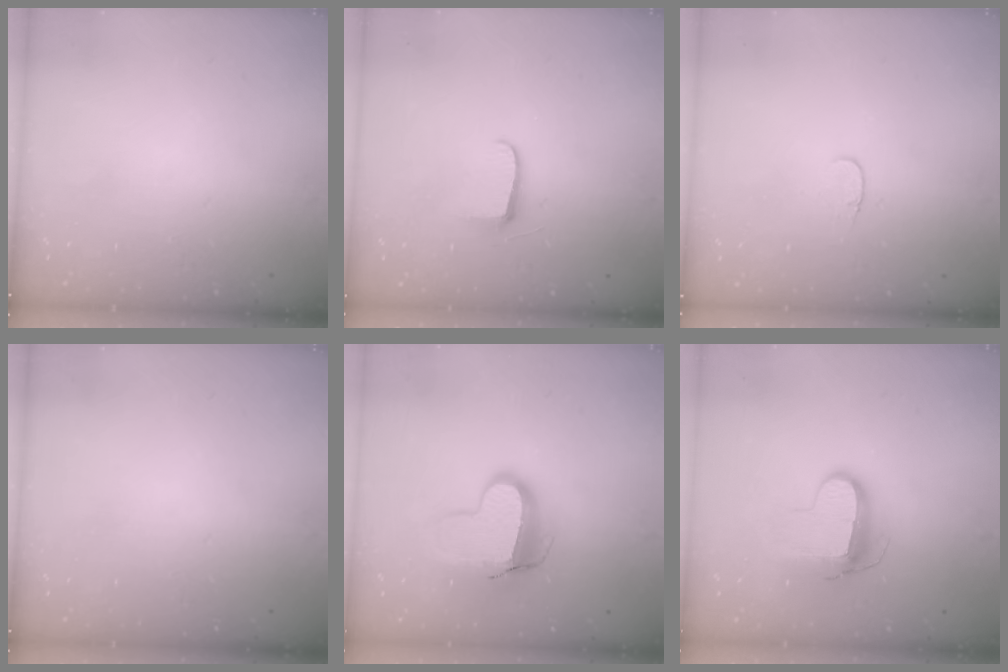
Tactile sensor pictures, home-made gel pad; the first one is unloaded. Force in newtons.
{"total": 5.6, "press": 5.6, "slide": 0.7}
{"total": 3.4, "press": 3.4, "slide": 0.4}
{"total": 0.0}
{"total": 12.7, "press": 12.6, "slide": 1.1}
{"total": 10.8, "press": 10.8, "slide": 0.9}